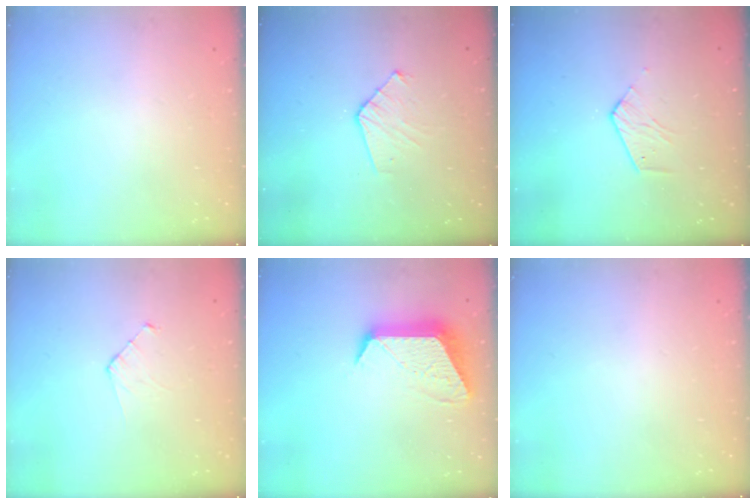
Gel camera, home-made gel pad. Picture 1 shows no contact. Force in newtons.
{"total": 5.9, "press": 5.9, "slide": 0.5}
{"total": 3.9, "press": 3.9, "slide": 0.4}
{"total": 3.8, "press": 3.8, "slide": 0.3}
{"total": 12.1, "press": 12.1, "slide": 0.6}
{"total": 0.0}